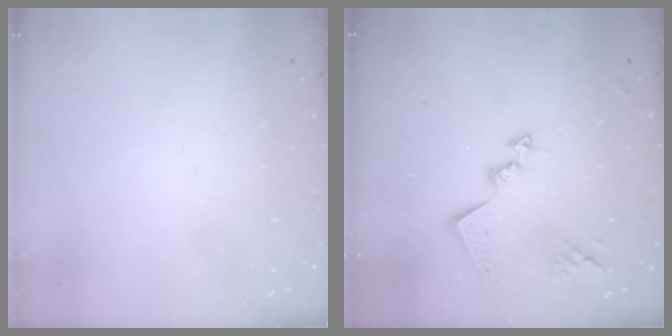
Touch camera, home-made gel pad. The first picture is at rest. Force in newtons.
{"total": 15.3, "press": 15.3, "slide": 0.9}